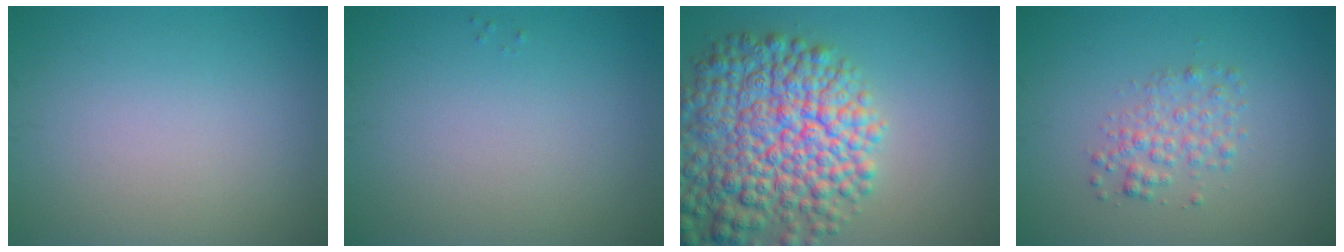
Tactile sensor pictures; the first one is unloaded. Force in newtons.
{"total": 0.0}
{"total": 11.6, "press": 11.6, "slide": 0.6}
{"total": 2.3, "press": 2.3, "slide": 0.1}